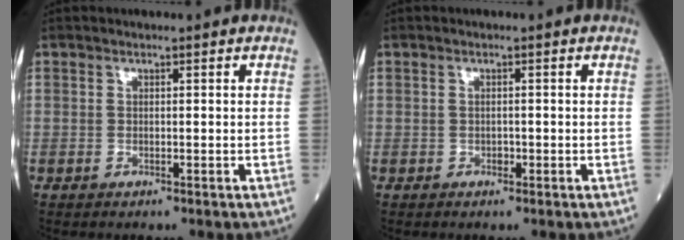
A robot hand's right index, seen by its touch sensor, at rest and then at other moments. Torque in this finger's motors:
{"motor_torque": [0.11, -0.16, 0.08, 0.02]}